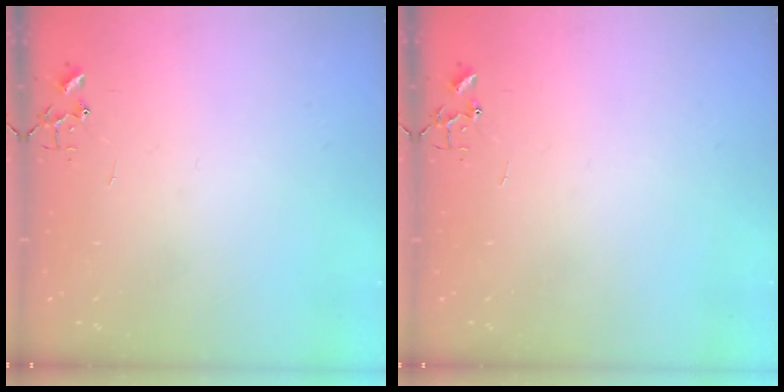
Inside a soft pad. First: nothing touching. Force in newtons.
{"total": 0.0}